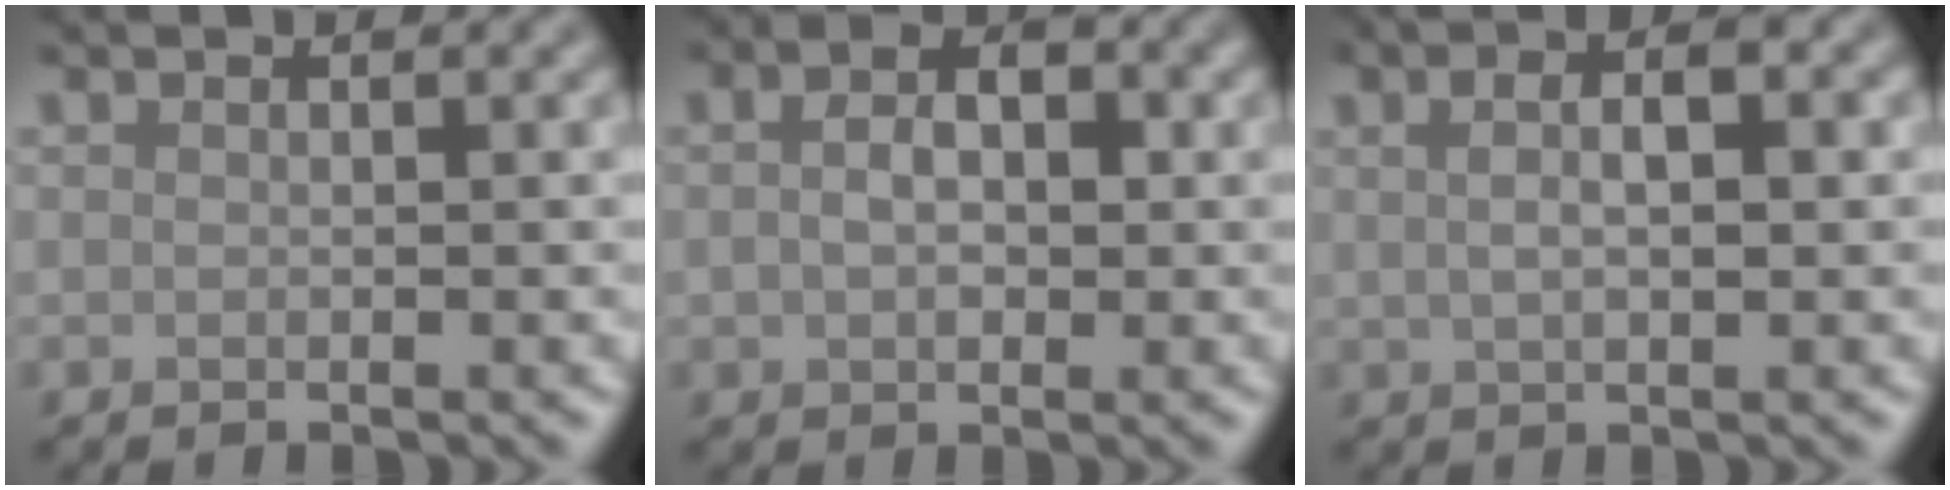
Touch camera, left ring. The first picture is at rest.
{"total": 4.4, "force": [0.6, 2.9, 3.3], "torque": [-0.059, 0.008, 0.004]}
{"total": 4.7, "force": [1.5, 1.9, 4.0], "torque": [-0.071, 0.005, 0.015]}